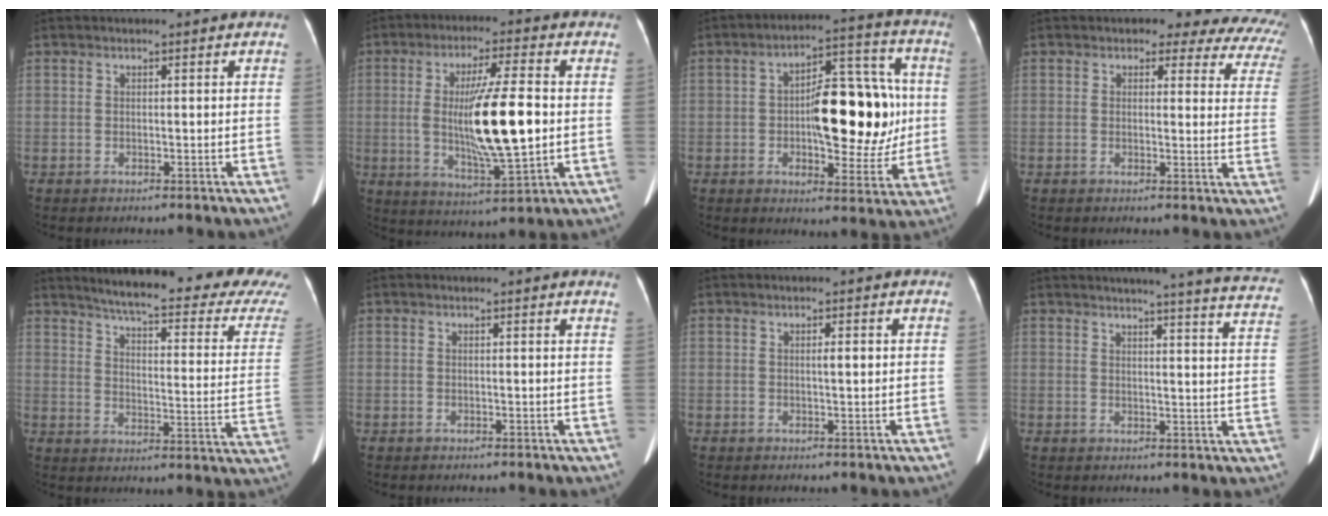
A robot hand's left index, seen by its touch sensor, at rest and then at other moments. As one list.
[{"total": 13.9, "force": [-0.2, 1.5, 13.8], "torque": [-0.254, -0.012, -0.001]}, {"total": 15.1, "force": [0.1, 6.1, 13.8], "torque": [-0.197, 0.032, 0.007]}, {"total": 13.4, "force": [11.0, 5.4, 5.3], "torque": [-0.032, -0.019, 0.088]}, {"total": 25.6, "force": [22.9, 1.5, 11.3], "torque": [-0.158, -0.083, 0.269]}, {"total": 1.5, "force": [1.4, -0.1, 0.4], "torque": [-0.016, -0.005, 0.005]}, {"total": 1.1, "force": [0.3, 0.1, 1.1], "torque": [-0.019, 0.001, 0.004]}, {"total": 20.6, "force": [18.5, 0.5, 9.0], "torque": [-0.111, -0.061, 0.196]}]